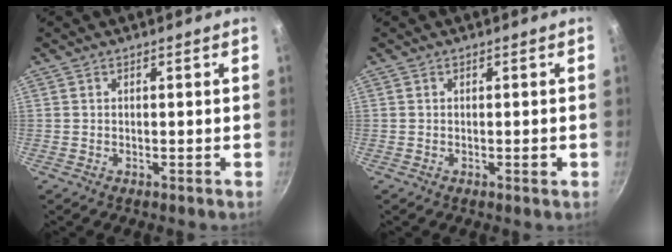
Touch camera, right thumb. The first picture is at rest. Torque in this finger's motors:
{"motor_torque": [-0.02, 0.09, 0.12, 0.57, 0.07]}